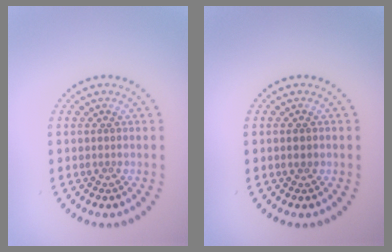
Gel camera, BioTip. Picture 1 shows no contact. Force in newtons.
{"total": 1.1, "press": 1.1, "slide": 0.1}